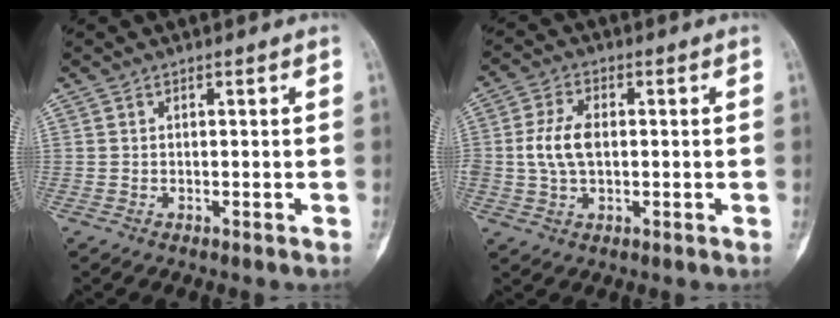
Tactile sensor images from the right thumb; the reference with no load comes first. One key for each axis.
{"total": 7.0, "fx": 0.2, "fy": 4.2, "fz": 5.6, "tx": -0.114, "ty": 0.010, "tz": 0.003}